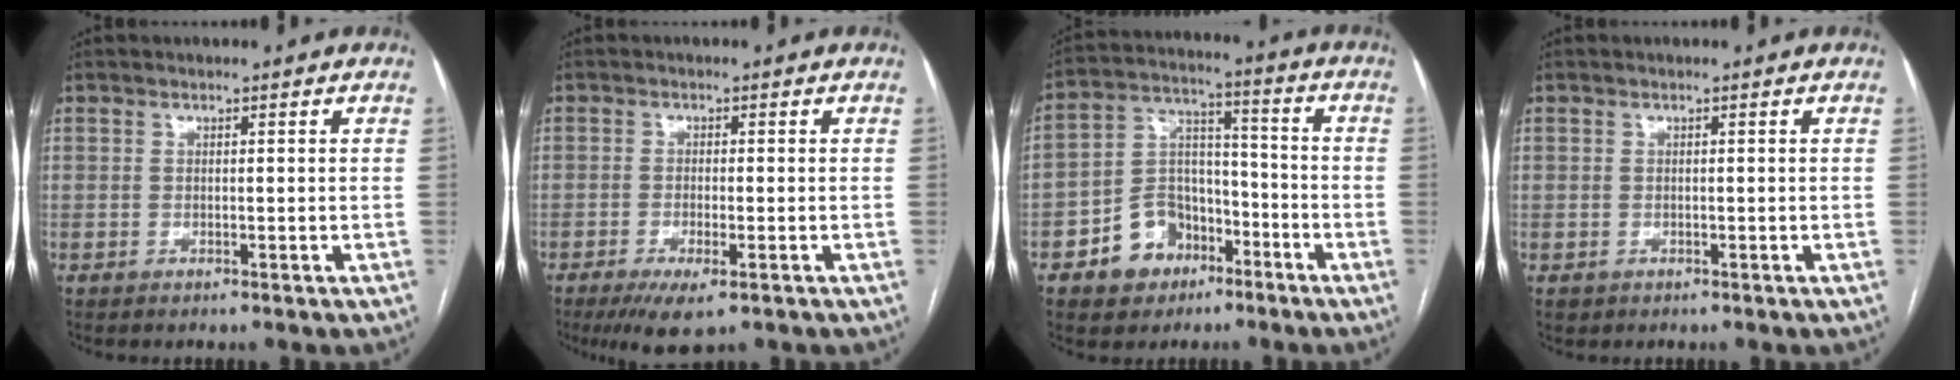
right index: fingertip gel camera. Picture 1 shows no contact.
{"total": 5.4, "force": [-3.1, 1.2, 4.2], "torque": [-0.075, -0.013, -0.049]}
{"total": 10.5, "force": [-5.5, 7.9, 4.1], "torque": [-0.081, 0.029, -0.090]}
{"total": 0.8, "force": [-0.3, 0.8, -0.1], "torque": [0.002, 0.005, -0.005]}